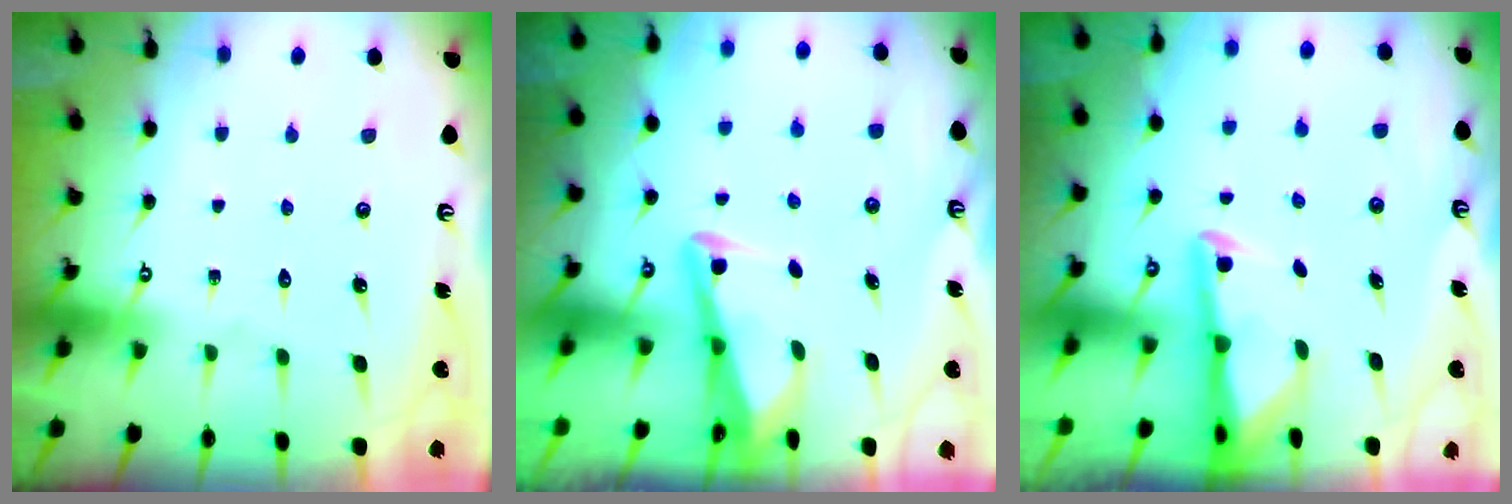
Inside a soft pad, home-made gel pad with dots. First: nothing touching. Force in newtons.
{"total": 3.6, "press": 3.5, "slide": 0.9}
{"total": 2.7, "press": 2.7, "slide": 0.7}